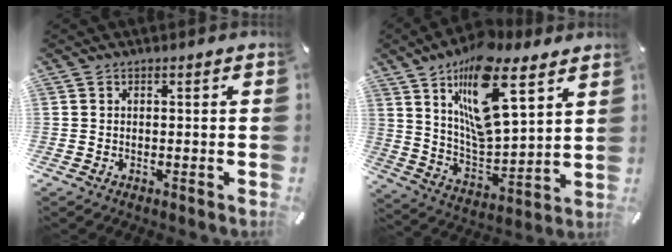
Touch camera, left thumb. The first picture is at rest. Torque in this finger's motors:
{"motor_torque": [2.75, 2.26, 1.44, -1.33, 0.25]}